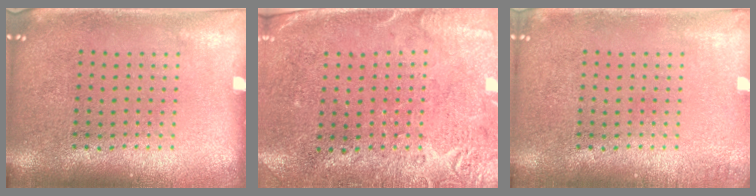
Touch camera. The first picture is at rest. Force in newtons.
{"total": 2.8, "press": 2.3, "slide": 1.5}
{"total": 0.8, "press": 0.8, "slide": 0.0}